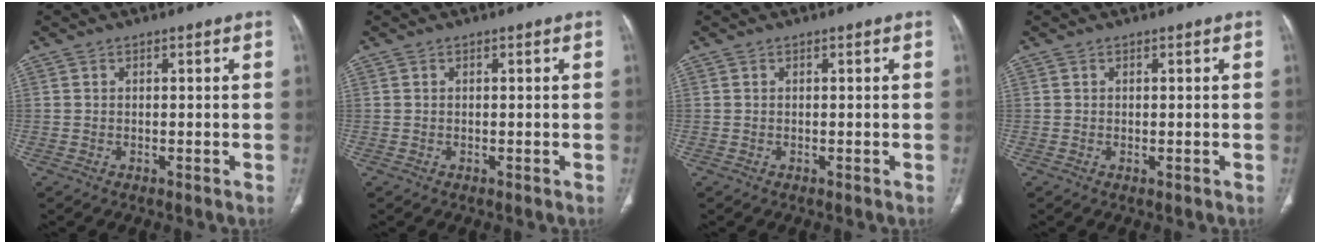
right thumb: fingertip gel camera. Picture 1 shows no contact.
{"total": 0.0}
{"total": 0.0}
{"total": 0.0}